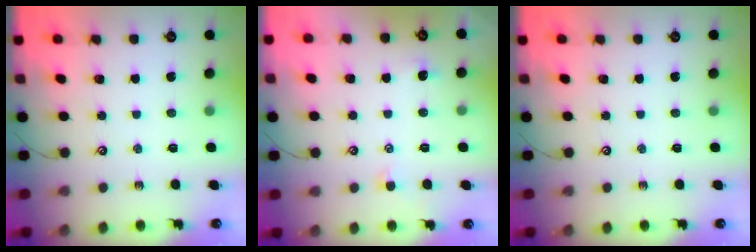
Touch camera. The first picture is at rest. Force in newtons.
{"total": 0.8, "press": 0.5, "slide": 0.7}
{"total": 0.0}